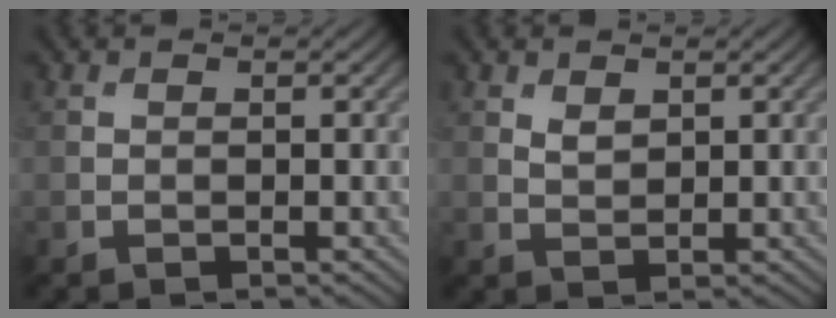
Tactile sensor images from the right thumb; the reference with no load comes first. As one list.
[{"total": 1.5, "force": [0.9, 0.8, 0.9], "torque": [-0.019, -0.003, 0.021]}]